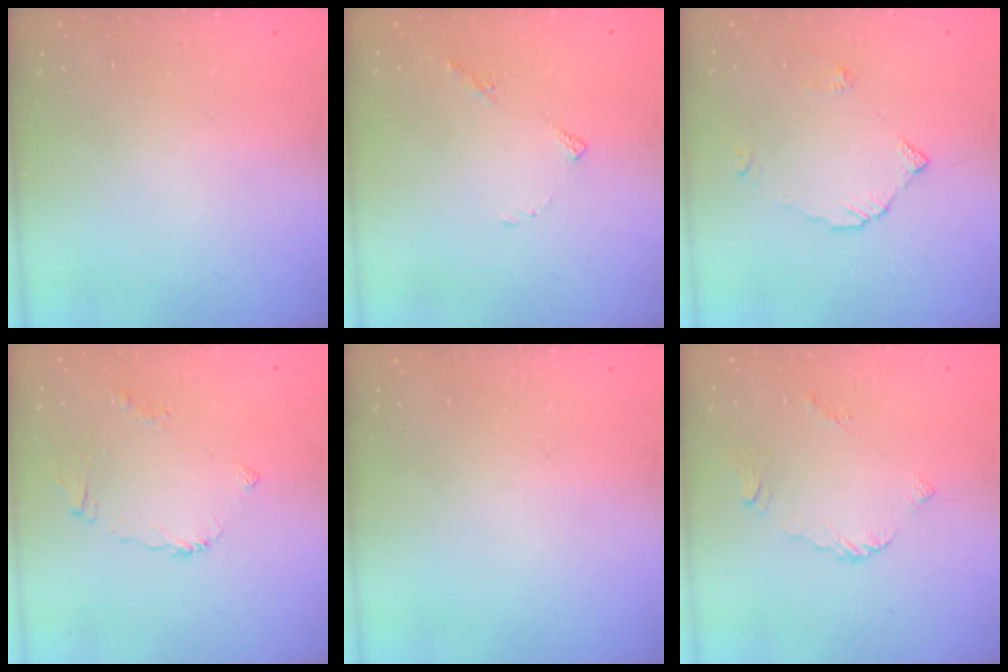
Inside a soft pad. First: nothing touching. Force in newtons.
{"total": 4.9, "press": 4.9, "slide": 0.5}
{"total": 3.0, "press": 3.0, "slide": 0.2}
{"total": 4.8, "press": 4.8, "slide": 0.7}
{"total": 0.0}
{"total": 3.3, "press": 3.3, "slide": 0.3}